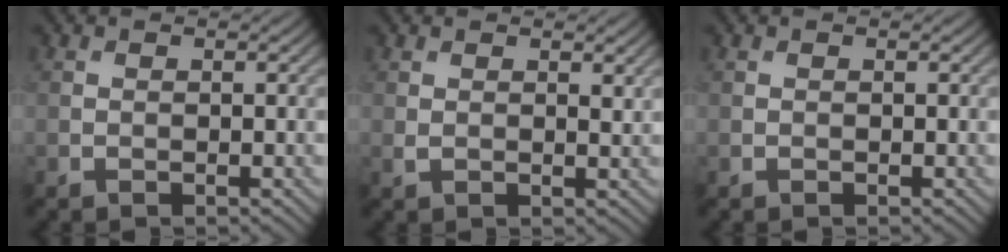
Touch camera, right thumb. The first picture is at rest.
{"total": 1.7, "force": [0.9, 0.8, 1.3], "torque": [-0.027, -0.005, 0.020]}
{"total": 0.0}